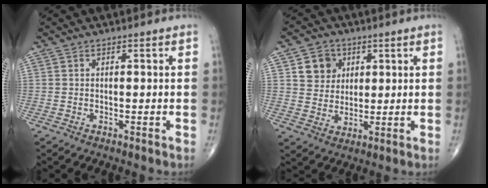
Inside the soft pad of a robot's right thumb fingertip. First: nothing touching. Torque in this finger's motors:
{"motor_torque": [-0.65, 1.08, 0.34, -0.04, 0.02]}